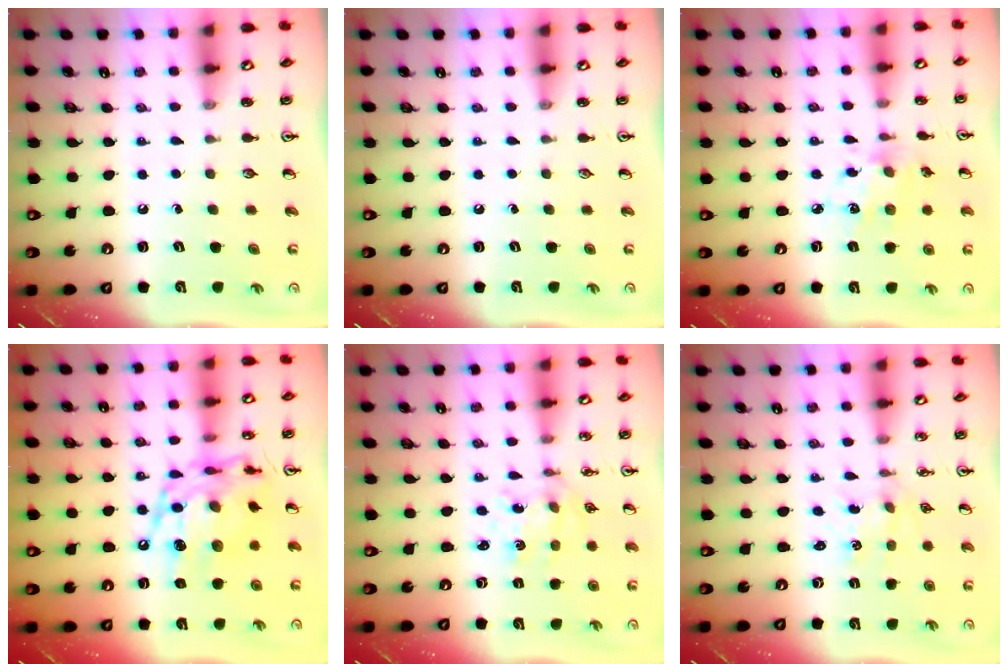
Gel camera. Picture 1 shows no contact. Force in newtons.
{"total": 0.0}
{"total": 9.1, "press": 9.1, "slide": 0.6}
{"total": 16.1, "press": 16.0, "slide": 1.3}
{"total": 2.6, "press": 2.4, "slide": 0.9}
{"total": 1.0, "press": 0.9, "slide": 0.2}